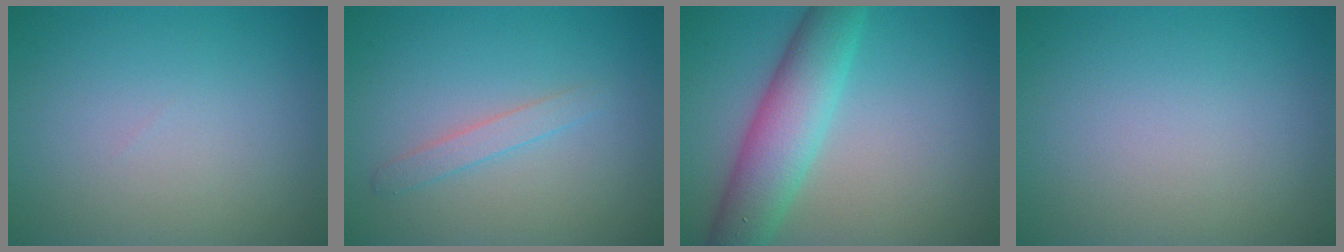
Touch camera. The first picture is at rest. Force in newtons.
{"total": 1.4, "press": 1.4, "slide": 0.1}
{"total": 6.3, "press": 6.3, "slide": 0.3}
{"total": 0.0}